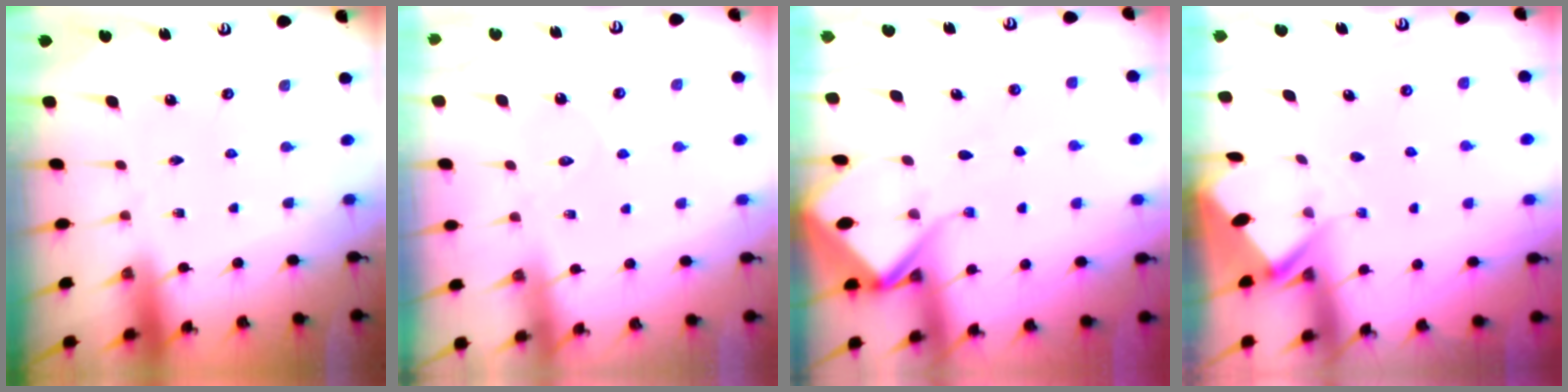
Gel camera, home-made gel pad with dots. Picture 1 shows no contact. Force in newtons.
{"total": 6.5, "press": 6.5, "slide": 0.6}
{"total": 7.3, "press": 7.3, "slide": 0.7}
{"total": 2.8, "press": 2.8, "slide": 0.4}